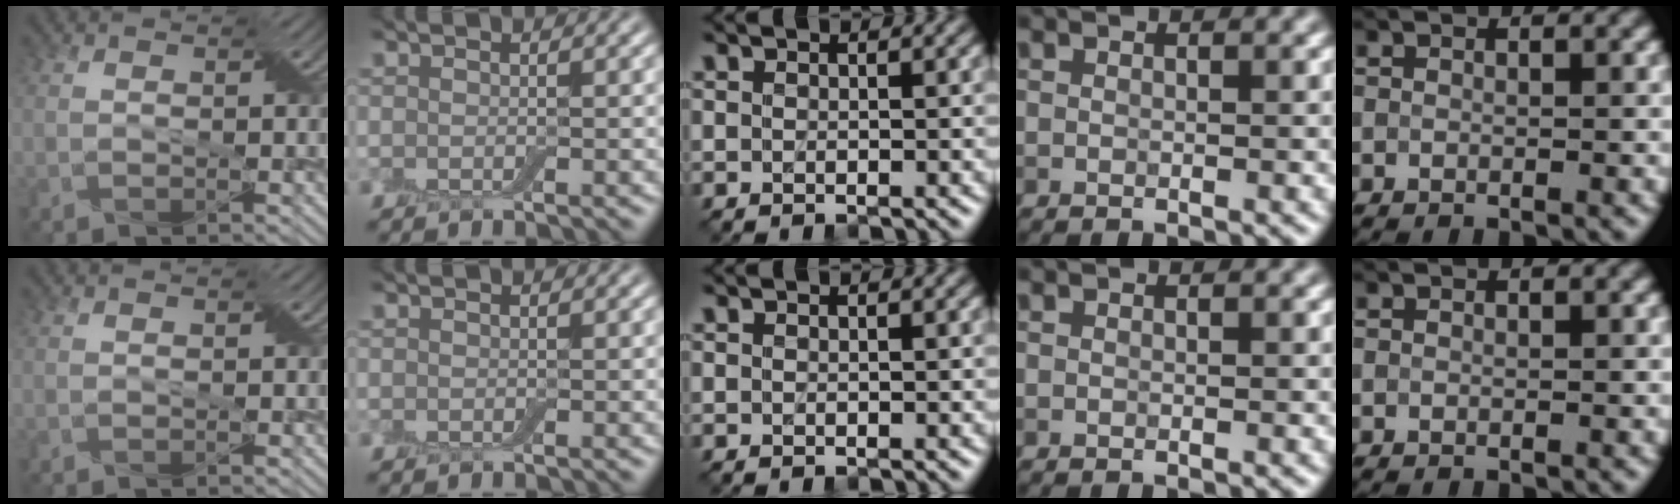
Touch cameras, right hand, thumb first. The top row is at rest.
{}